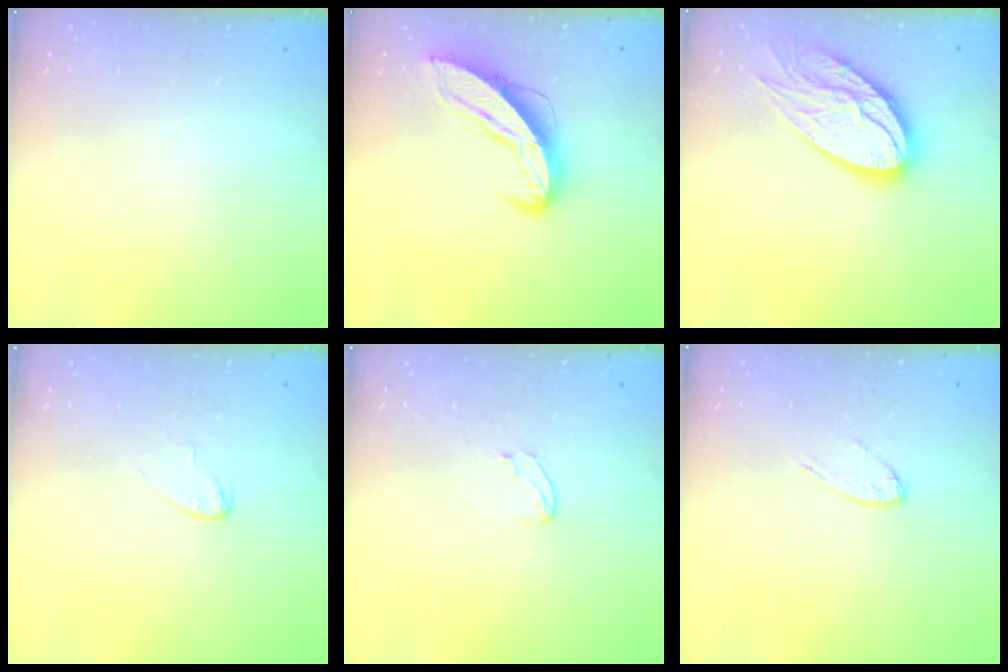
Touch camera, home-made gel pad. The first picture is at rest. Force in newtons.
{"total": 11.0, "press": 11.0, "slide": 1.1}
{"total": 18.2, "press": 18.1, "slide": 1.7}
{"total": 2.1, "press": 2.1, "slide": 0.2}
{"total": 3.1, "press": 3.1, "slide": 0.3}
{"total": 6.7, "press": 6.7, "slide": 0.5}